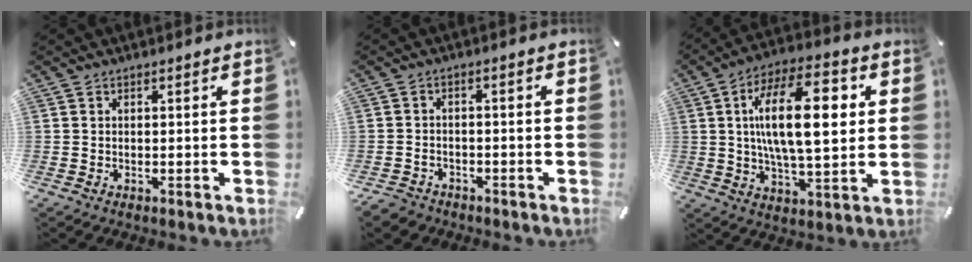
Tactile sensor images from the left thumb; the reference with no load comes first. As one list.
[{"total": 3.5, "force": [-2.6, 2.1, 0.8], "torque": [-0.026, 0.011, -0.055]}, {"total": 20.7, "force": [4.2, 9.2, 18.0], "torque": [-0.322, 0.001, 0.057]}]